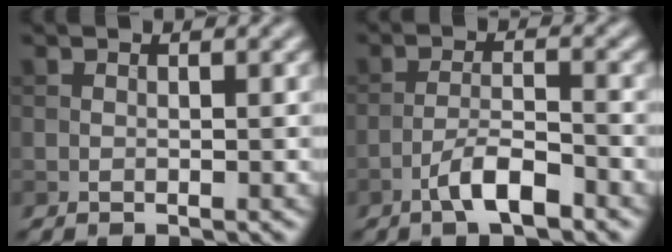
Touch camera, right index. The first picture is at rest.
{"total": 3.9, "force": [-2.5, 0.9, 2.9], "torque": [-0.054, 0.009, -0.051]}